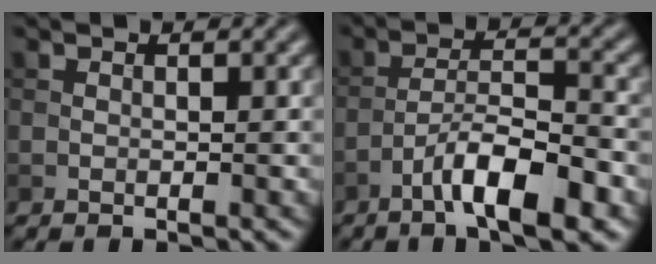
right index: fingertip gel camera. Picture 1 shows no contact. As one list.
[{"total": 6.7, "force": [-3.9, 1.5, 5.2], "torque": [-0.088, 0.012, -0.068]}]